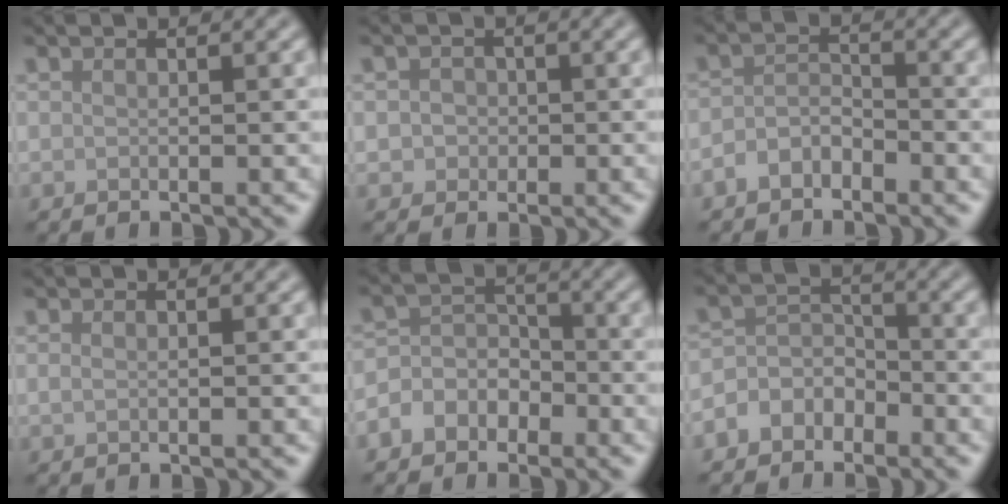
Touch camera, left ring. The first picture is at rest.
{"total": 1.6, "force": [-0.1, 1.6, 0.5], "torque": [0.007, -0.005, -0.004]}
{"total": 2.1, "force": [-1.5, 1.1, 0.9], "torque": [-0.019, 0.007, -0.033]}
{"total": 0.5, "force": [0.2, 0.2, 0.4], "torque": [-0.009, 0.002, 0.004]}
{"total": 3.4, "force": [-1.9, 2.6, 1.0], "torque": [0.005, 0.013, -0.051]}
{"total": 3.1, "force": [-2.0, 2.3, 0.8], "torque": [0.011, 0.014, -0.052]}